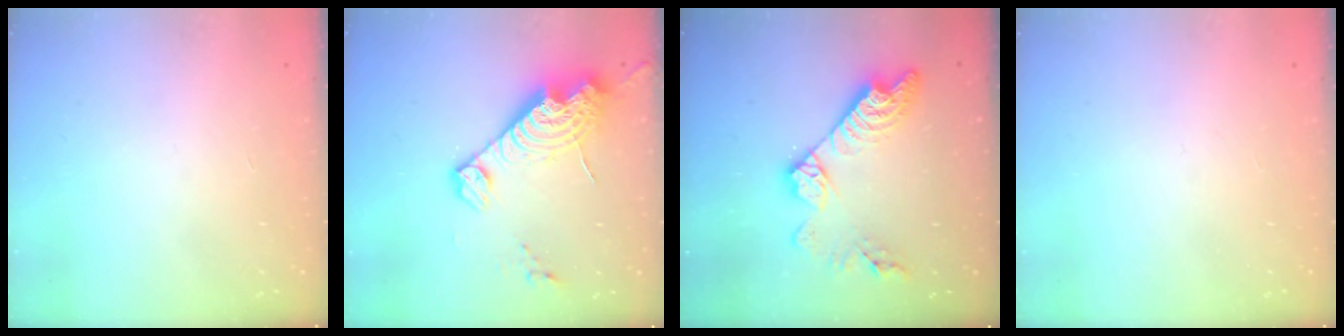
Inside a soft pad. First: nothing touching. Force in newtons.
{"total": 16.0, "press": 15.9, "slide": 1.2}
{"total": 14.8, "press": 14.8, "slide": 1.0}
{"total": 0.0}